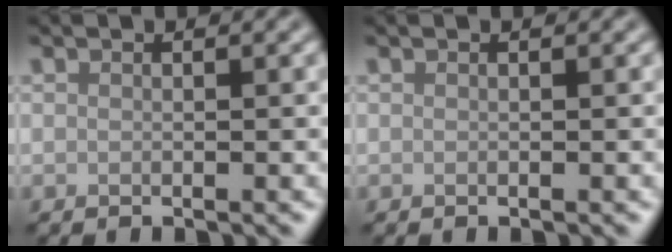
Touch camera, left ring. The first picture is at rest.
{"total": 0.0}